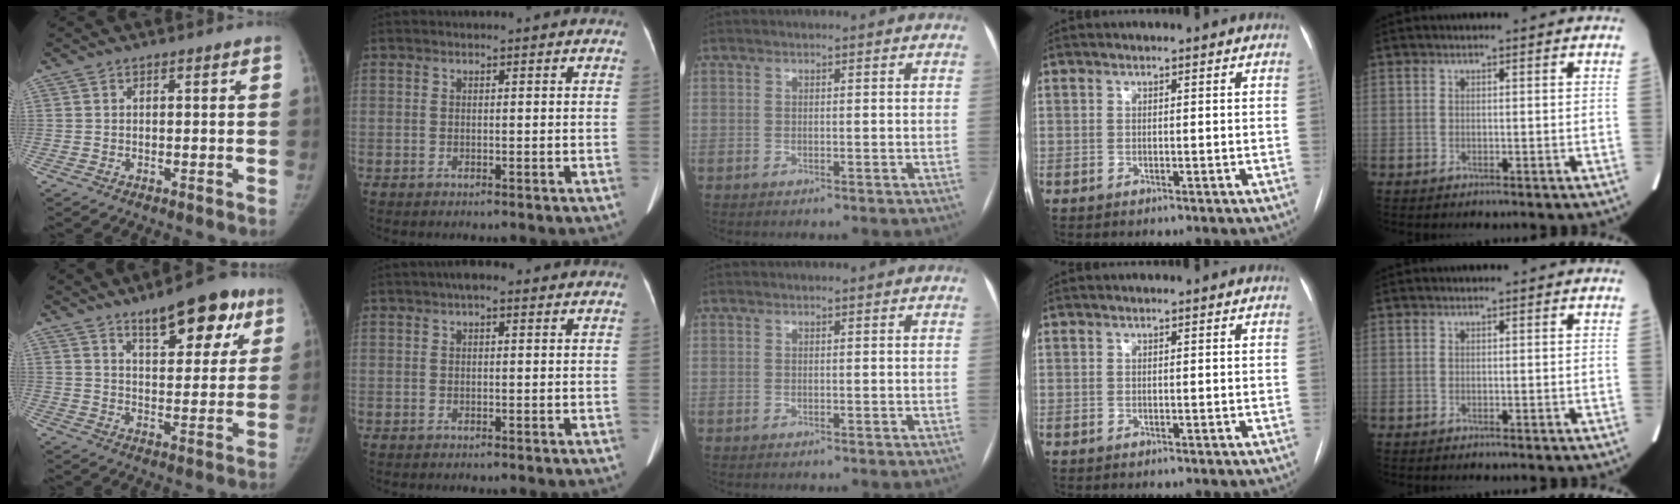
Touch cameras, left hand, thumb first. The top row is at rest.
{"thumb": {"total": 14.2, "force": [8.6, 5.6, 9.8], "torque": [-0.096, -0.031, 0.124]}, "index": {"total": 2.3, "force": [1.2, 0.9, 1.8], "torque": [-0.027, 0.018, 0.015]}}